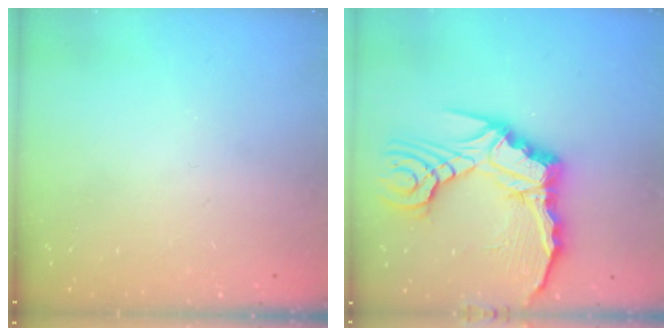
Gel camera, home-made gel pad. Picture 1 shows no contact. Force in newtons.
{"total": 17.8, "press": 17.7, "slide": 2.2}